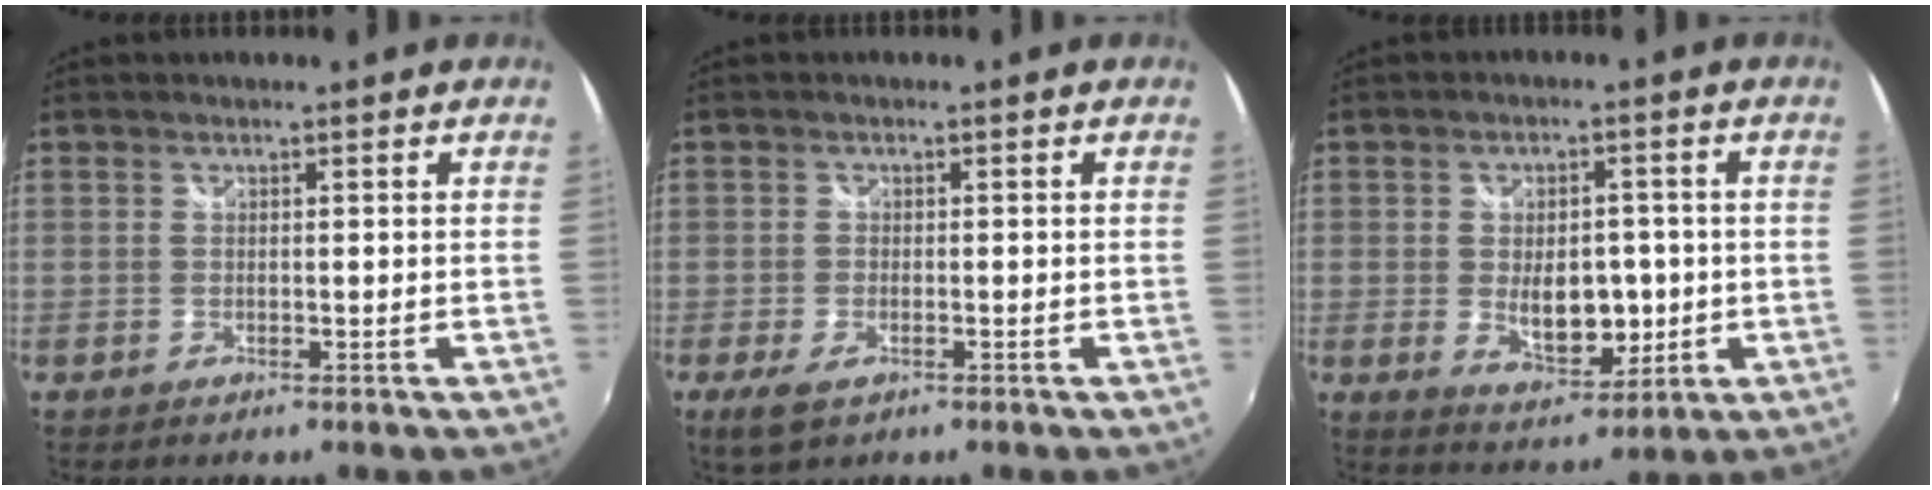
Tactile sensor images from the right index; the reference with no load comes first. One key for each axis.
{"total": 4.1, "fx": -2.1, "fy": 1.9, "fz": 2.9, "tx": -0.068, "ty": -0.008, "tz": -0.036}
{"total": 9.1, "fx": -1.1, "fy": 5.3, "fz": 7.3, "tx": -0.125, "ty": -0.010, "tz": -0.005}